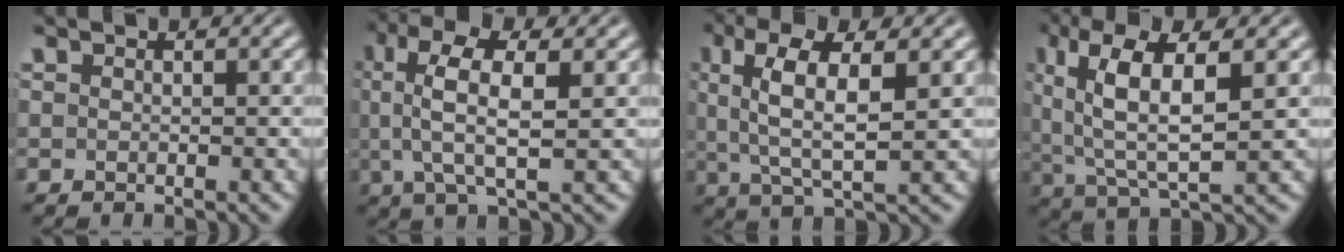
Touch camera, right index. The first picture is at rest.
{"total": 6.1, "force": [1.6, 2.1, 5.5], "torque": [-0.109, 0.003, 0.026]}
{"total": 5.5, "force": [1.2, 1.7, 5.1], "torque": [-0.094, -0.001, 0.026]}
{"total": 6.8, "force": [1.4, 2.6, 6.1], "torque": [-0.117, -0.005, 0.037]}